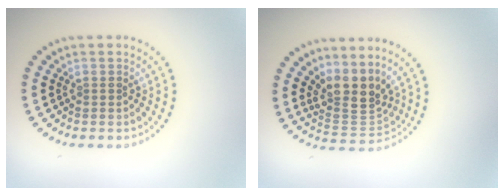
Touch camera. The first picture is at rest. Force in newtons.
{"total": 3.9, "press": 2.8, "slide": 2.6}